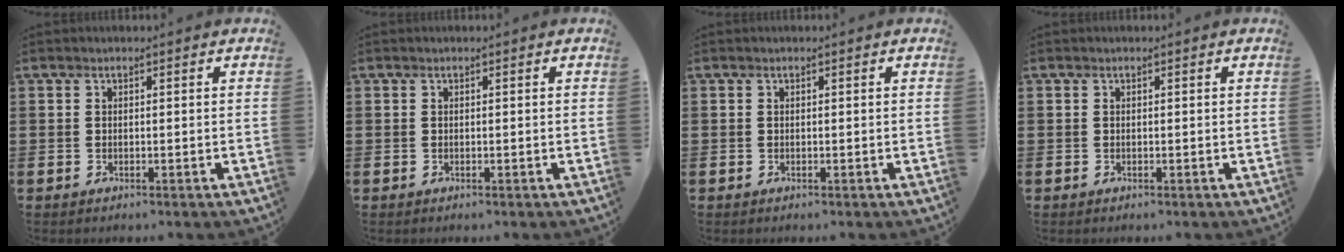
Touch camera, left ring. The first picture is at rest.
{"total": 0.0}
{"total": 0.0}
{"total": 0.0}